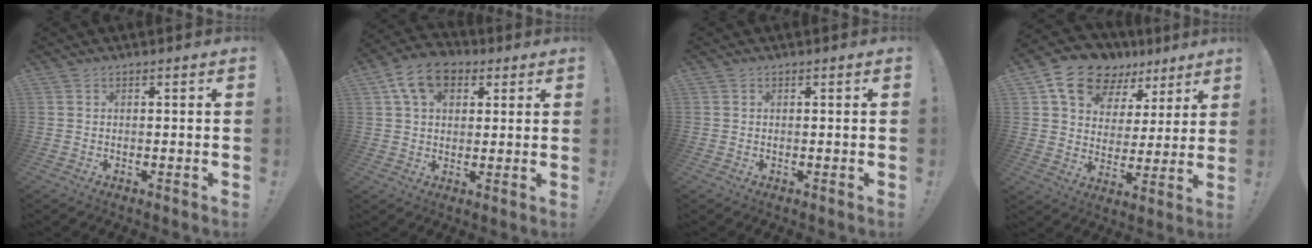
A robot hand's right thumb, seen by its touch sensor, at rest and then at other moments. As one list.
[{"total": 11.5, "force": [4.8, 7.7, 7.0], "torque": [-0.122, 0.002, 0.093]}, {"total": 0.0}, {"total": 14.8, "force": [9.8, 9.3, 6.1], "torque": [-0.102, -0.058, 0.180]}]